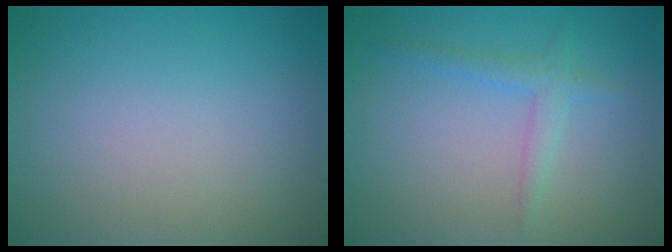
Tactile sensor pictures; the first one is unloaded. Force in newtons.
{"total": 1.9, "press": 1.9, "slide": 0.1}